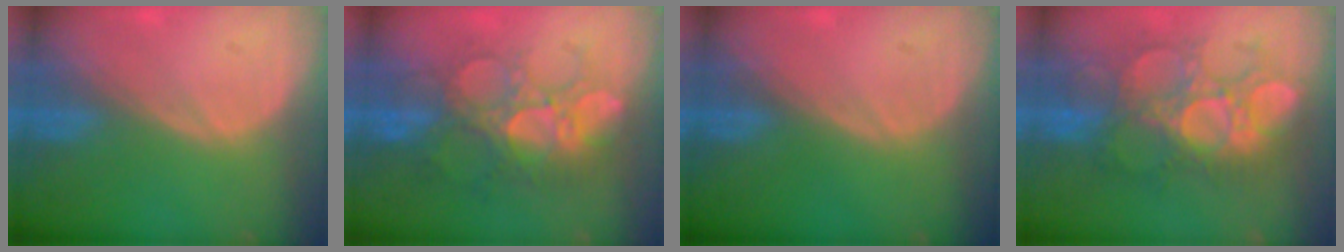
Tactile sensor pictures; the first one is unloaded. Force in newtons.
{"total": 9.0, "press": 8.8, "slide": 1.7}
{"total": 0.0}
{"total": 9.9, "press": 9.9, "slide": 1.0}